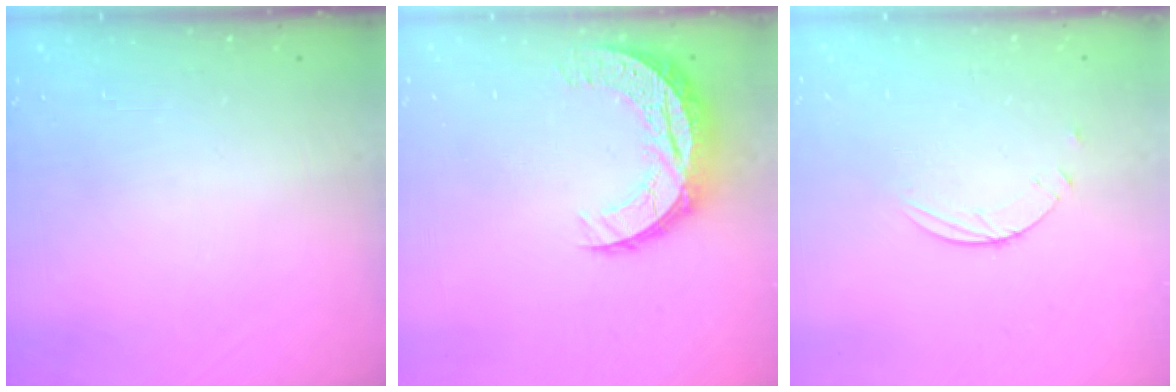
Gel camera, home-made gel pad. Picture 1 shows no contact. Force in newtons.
{"total": 10.9, "press": 10.9, "slide": 0.7}
{"total": 2.5, "press": 2.4, "slide": 0.3}